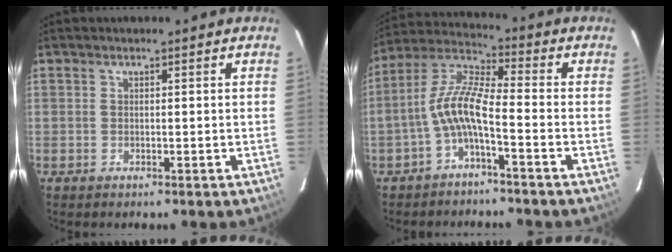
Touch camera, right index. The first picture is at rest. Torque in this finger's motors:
{"motor_torque": [1.01, -0.67, 0.85, 0.20]}